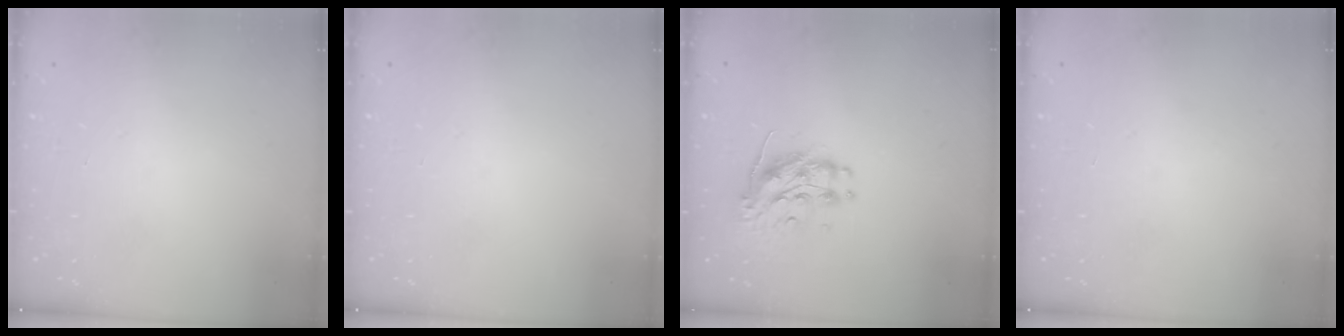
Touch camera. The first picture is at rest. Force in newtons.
{"total": 0.0}
{"total": 10.2, "press": 10.2, "slide": 0.8}
{"total": 0.0}